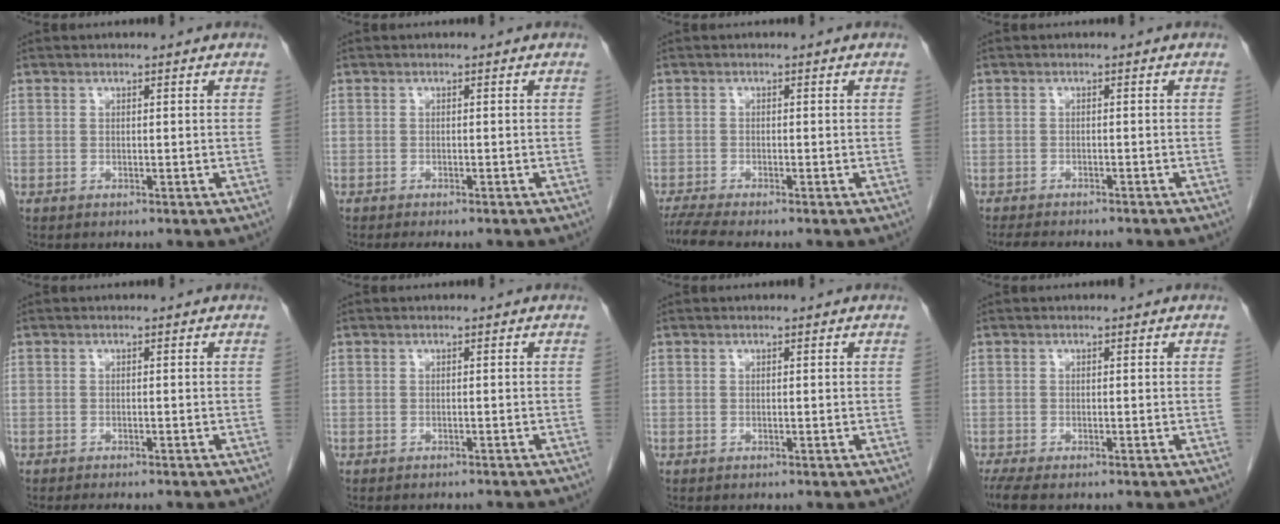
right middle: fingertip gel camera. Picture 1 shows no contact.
{"total": 3.5, "force": [-3.0, 0.7, 1.6], "torque": [-0.013, -0.006, -0.039]}
{"total": 3.7, "force": [-3.2, -0.3, 1.9], "torque": [-0.038, -0.013, -0.060]}
{"total": 7.9, "force": [-6.9, 1.6, 3.5], "torque": [-0.047, -0.007, -0.095]}
{"total": 4.0, "force": [-3.5, 0.8, 1.8], "torque": [-0.015, -0.005, -0.046]}
{"total": 4.5, "force": [-4.1, 1.0, 1.5], "torque": [-0.020, -0.008, -0.045]}
{"total": 0.0}
{"total": 3.4, "force": [-2.6, 0.7, 2.0], "torque": [-0.040, -0.012, -0.043]}